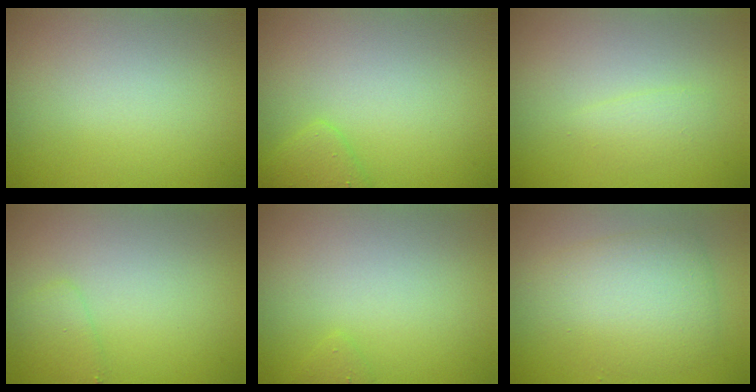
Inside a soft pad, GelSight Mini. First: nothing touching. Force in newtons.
{"total": 1.9, "press": 1.9, "slide": 0.1}
{"total": 1.2, "press": 1.2, "slide": 0.1}
{"total": 1.4, "press": 1.4, "slide": 0.1}
{"total": 0.6, "press": 0.6, "slide": 0.0}
{"total": 5.4, "press": 5.4, "slide": 0.0}